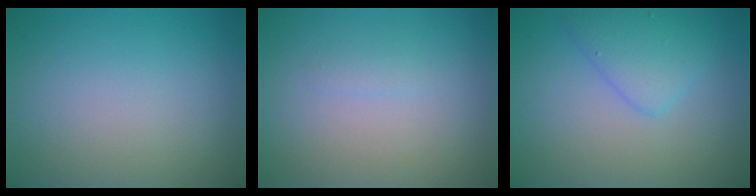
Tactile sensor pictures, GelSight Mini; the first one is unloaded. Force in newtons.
{"total": 0.7, "press": 0.7, "slide": 0.0}
{"total": 2.9, "press": 2.9, "slide": 0.1}